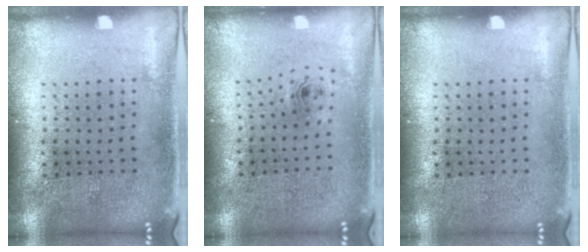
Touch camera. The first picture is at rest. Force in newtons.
{"total": 0.7, "press": 0.3, "slide": 0.7}
{"total": 0.0}